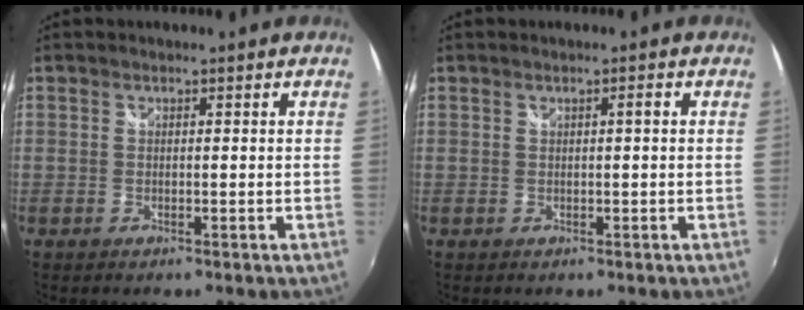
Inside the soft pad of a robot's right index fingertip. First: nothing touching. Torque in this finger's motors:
{"motor_torque": [0.41, 0.10, 0.15, 0.03]}